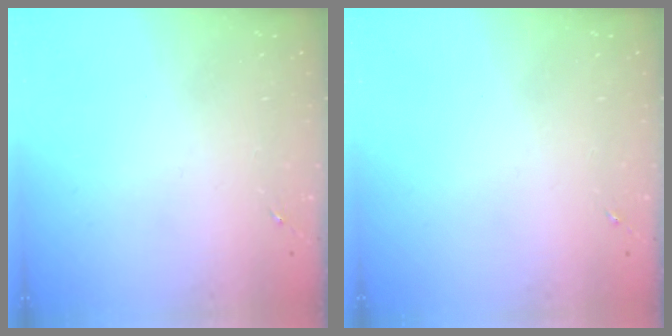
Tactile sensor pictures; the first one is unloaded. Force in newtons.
{"total": 0.0}